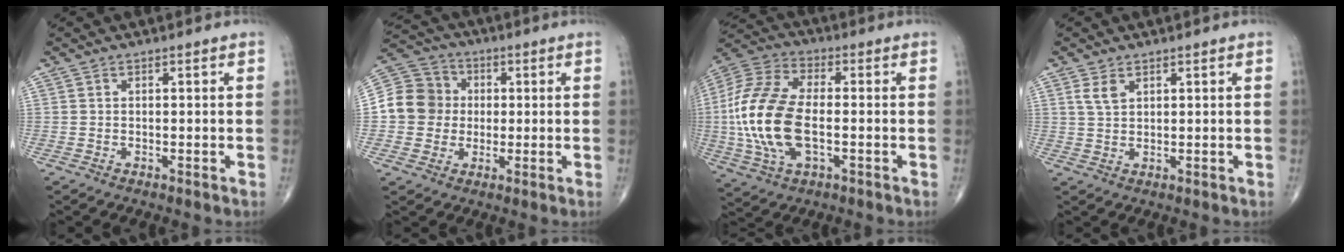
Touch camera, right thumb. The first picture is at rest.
{"total": 10.8, "force": [0.0, 10.1, 3.8], "torque": [-0.054, 0.023, -0.009]}
{"total": 19.1, "force": [-2.1, 9.8, 16.2], "torque": [-0.361, 0.010, -0.039]}
{"total": 2.7, "force": [1.5, 1.4, 1.8], "torque": [-0.032, -0.002, 0.037]}